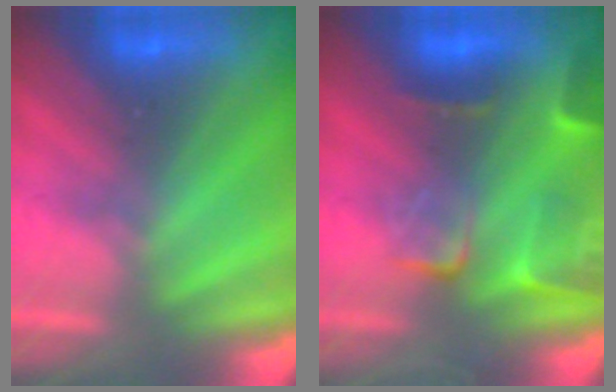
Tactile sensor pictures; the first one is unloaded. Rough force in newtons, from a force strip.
{"total": 8.4}